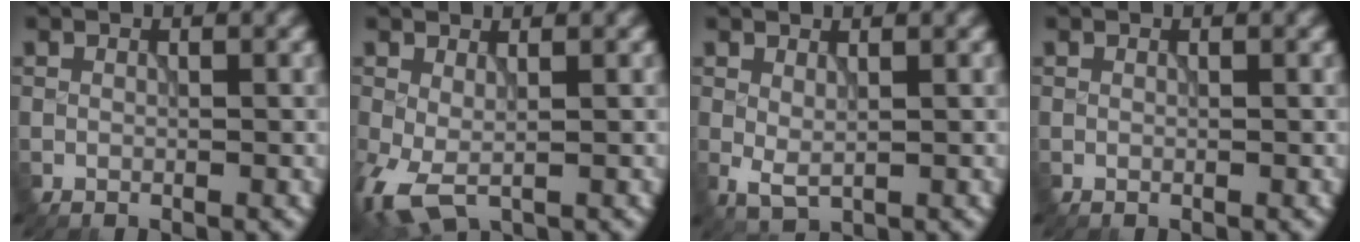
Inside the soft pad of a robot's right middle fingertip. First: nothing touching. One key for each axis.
{"total": 4.0, "fx": -1.0, "fy": 2.0, "fz": 3.4, "tx": -0.090, "ty": -0.005, "tz": -0.021}
{"total": 1.5, "fx": 0.4, "fy": 0.7, "fz": 1.3, "tx": -0.030, "ty": -0.003, "tz": 0.010}
{"total": 0.0}